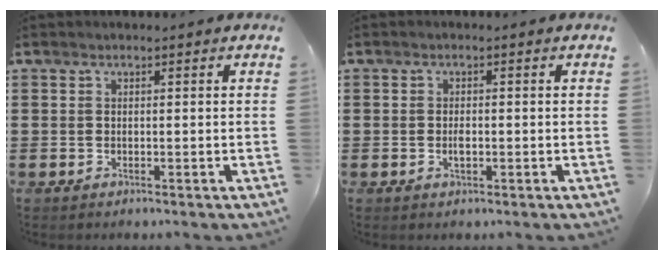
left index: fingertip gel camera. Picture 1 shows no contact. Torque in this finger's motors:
{"motor_torque": [0.30, 0.07, 0.05, 0.04]}